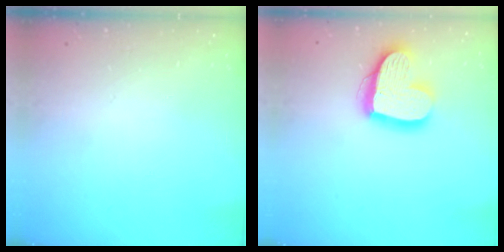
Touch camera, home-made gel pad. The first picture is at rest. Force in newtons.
{"total": 18.1, "press": 18.0, "slide": 1.8}